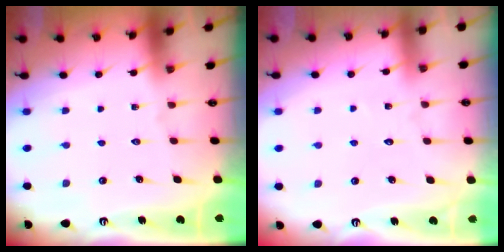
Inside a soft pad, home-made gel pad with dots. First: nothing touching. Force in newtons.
{"total": 2.2, "press": 2.2, "slide": 0.2}